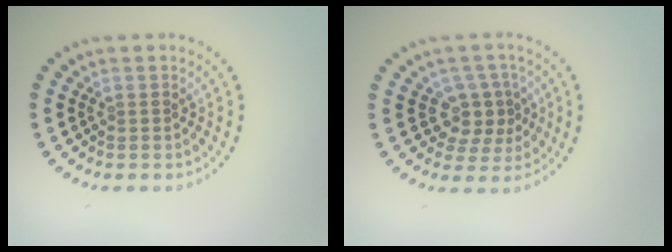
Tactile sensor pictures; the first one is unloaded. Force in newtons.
{"total": 3.0, "press": 2.3, "slide": 1.9}